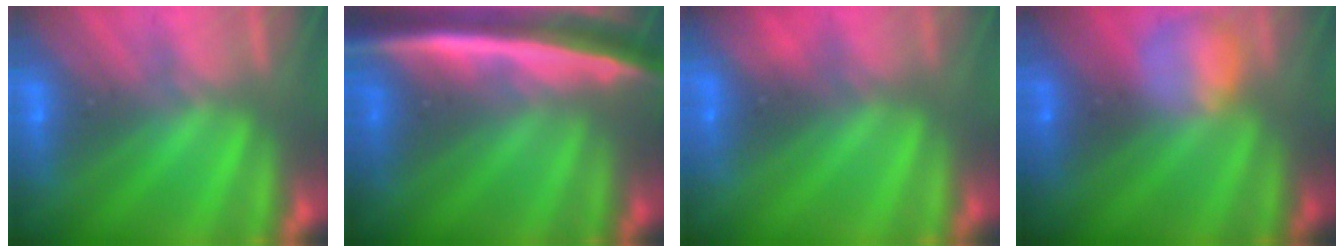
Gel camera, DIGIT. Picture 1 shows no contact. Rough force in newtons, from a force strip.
{"total": 8.3}
{"total": 6.1}
{"total": 2.4}